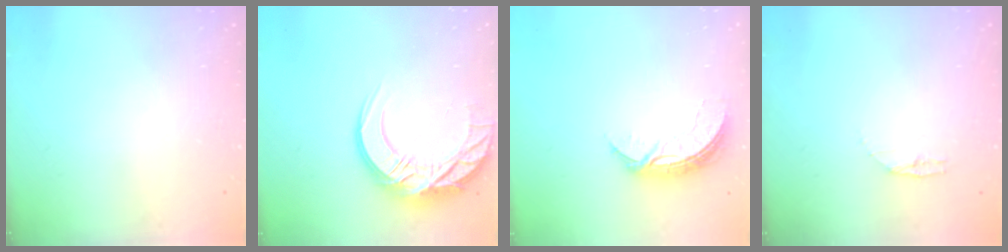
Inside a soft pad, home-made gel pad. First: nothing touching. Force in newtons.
{"total": 14.6, "press": 14.6, "slide": 1.0}
{"total": 7.2, "press": 7.2, "slide": 0.6}
{"total": 3.4, "press": 3.4, "slide": 0.4}